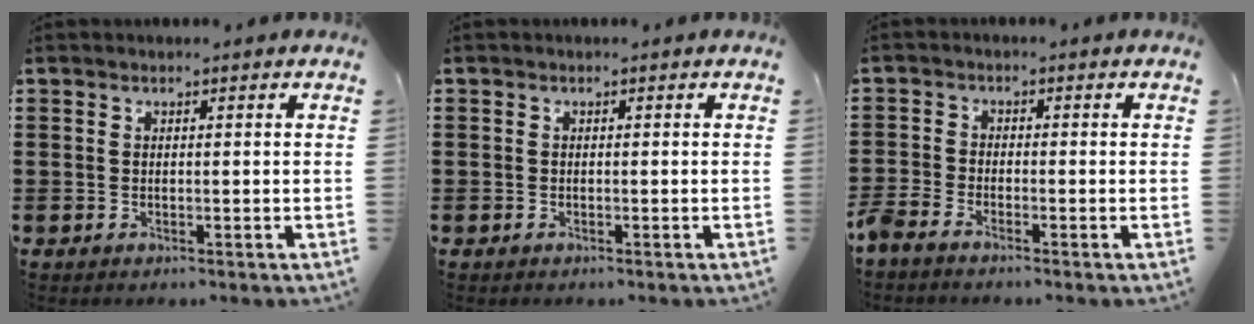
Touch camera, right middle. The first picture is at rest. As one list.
[{"total": 0.7, "force": [-0.4, 0.5, 0.1], "torque": [-0.003, 0.002, -0.009]}, {"total": 2.2, "force": [-2.0, 0.3, 0.7], "torque": [-0.035, -0.005, -0.048]}]